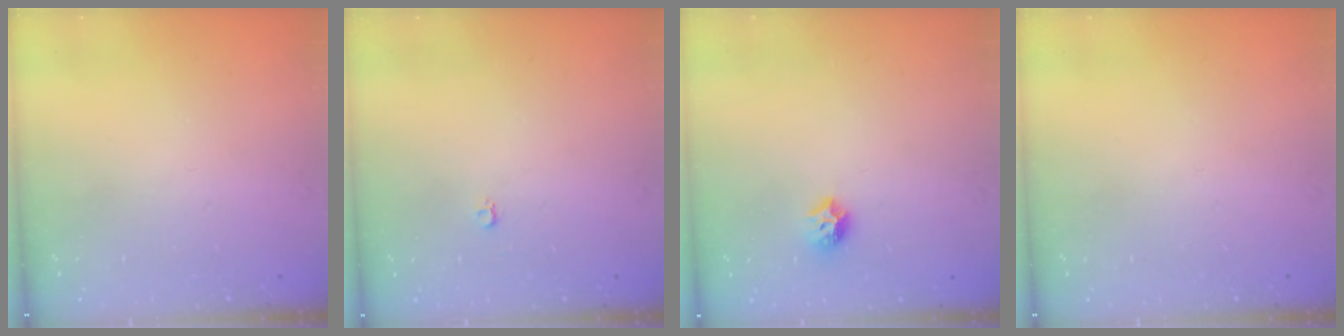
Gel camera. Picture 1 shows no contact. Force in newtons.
{"total": 2.6, "press": 2.6, "slide": 0.3}
{"total": 7.6, "press": 7.6, "slide": 0.7}
{"total": 0.0}